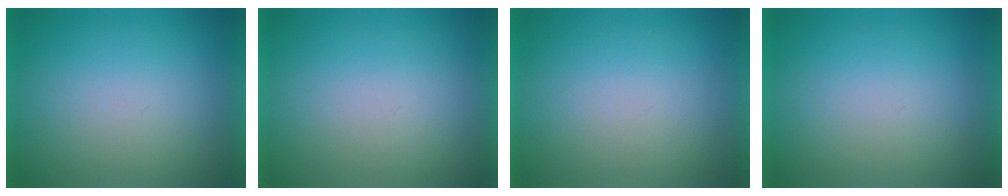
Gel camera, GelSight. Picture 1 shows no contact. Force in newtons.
{"total": 1.2}
{"total": 0.0}
{"total": 1.2}